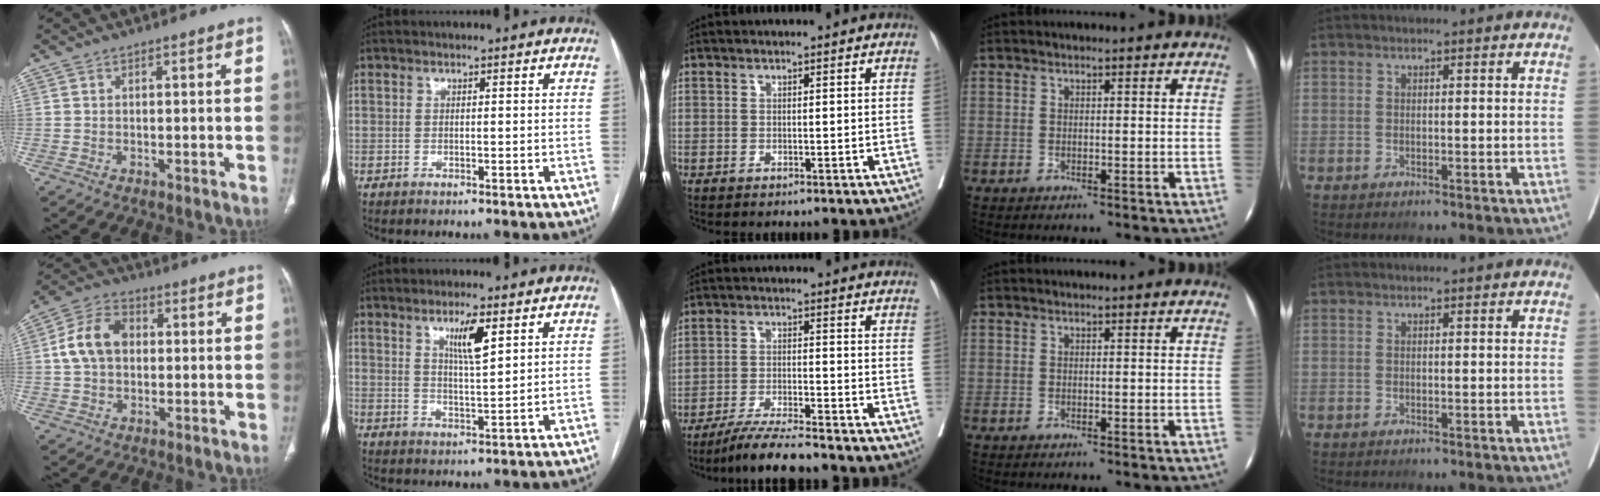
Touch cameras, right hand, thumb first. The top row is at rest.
{"thumb": {"total": 9.7, "force": [1.0, 7.0, 6.5], "torque": [-0.116, 0.022, 0.012]}, "index": {"total": 5.4, "force": [2.8, 0.5, 4.6], "torque": [-0.079, -0.007, 0.050]}, "middle": {"total": 6.7, "force": [-6.0, -0.7, 3.0], "torque": [-0.049, -0.024, -0.110]}}